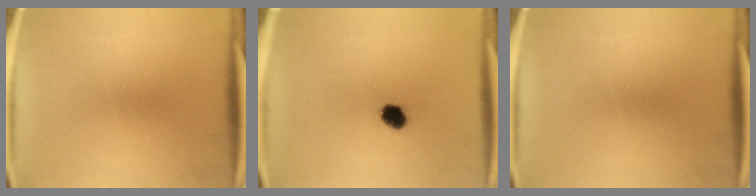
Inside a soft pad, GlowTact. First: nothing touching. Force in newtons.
{"total": 2.6}
{"total": 0.0}